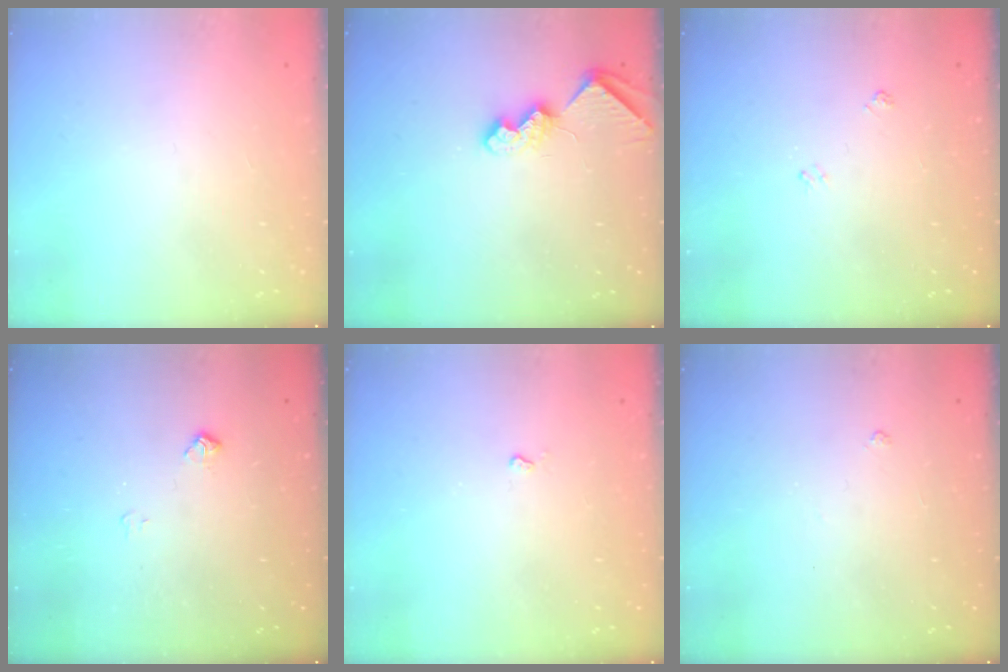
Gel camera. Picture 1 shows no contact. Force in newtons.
{"total": 7.4, "press": 7.3, "slide": 0.9}
{"total": 3.7, "press": 3.7, "slide": 0.6}
{"total": 4.9, "press": 4.8, "slide": 0.8}
{"total": 2.4, "press": 2.3, "slide": 0.5}
{"total": 2.9, "press": 2.8, "slide": 0.6}